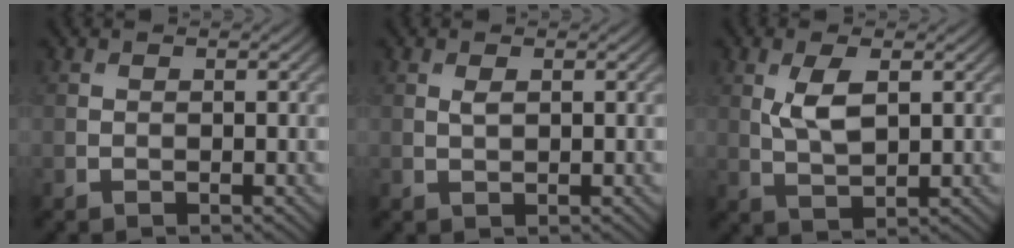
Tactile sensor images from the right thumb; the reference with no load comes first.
{"total": 1.1, "force": [0.4, 0.4, 0.9], "torque": [-0.024, 0.000, 0.009]}
{"total": 4.6, "force": [1.3, 1.9, 4.0], "torque": [-0.091, 0.000, 0.029]}